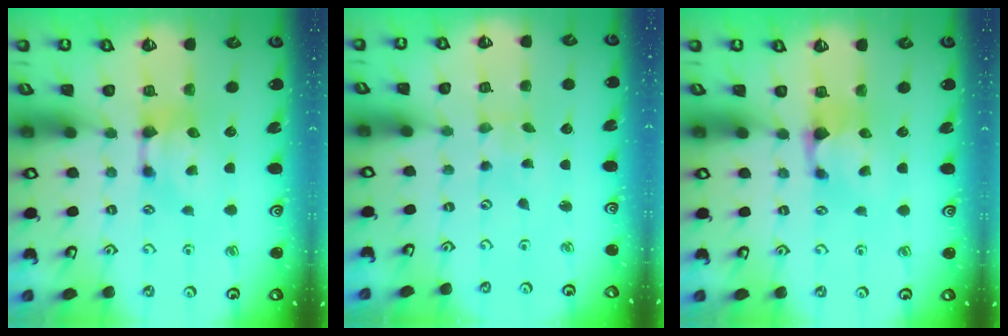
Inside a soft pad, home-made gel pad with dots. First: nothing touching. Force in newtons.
{"total": 5.3, "press": 5.2, "slide": 0.6}
{"total": 1.2, "press": 0.7, "slide": 1.0}